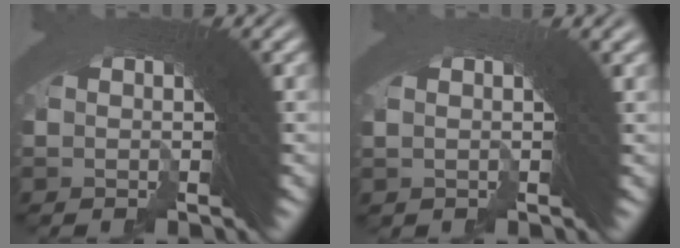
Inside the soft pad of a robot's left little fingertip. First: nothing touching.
{"total": 1.0, "force": [0.5, -0.6, 0.7], "torque": [0.002, 0.018, 0.005]}